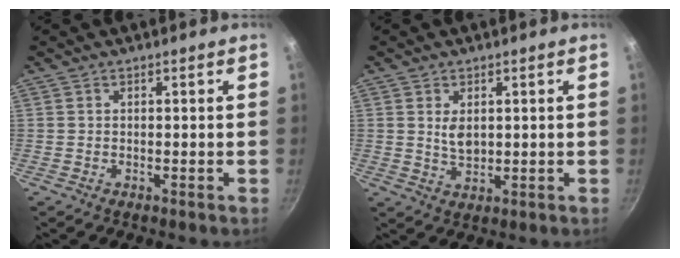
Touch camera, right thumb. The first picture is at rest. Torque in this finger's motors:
{"motor_torque": [-0.46, 0.03, 0.46, -0.32, 0.02]}